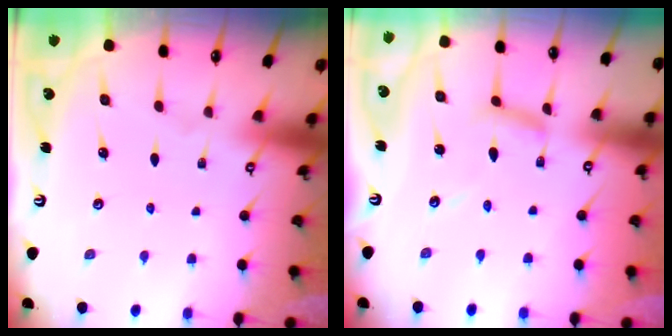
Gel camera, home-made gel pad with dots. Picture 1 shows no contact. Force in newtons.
{"total": 7.0, "press": 7.0, "slide": 0.1}